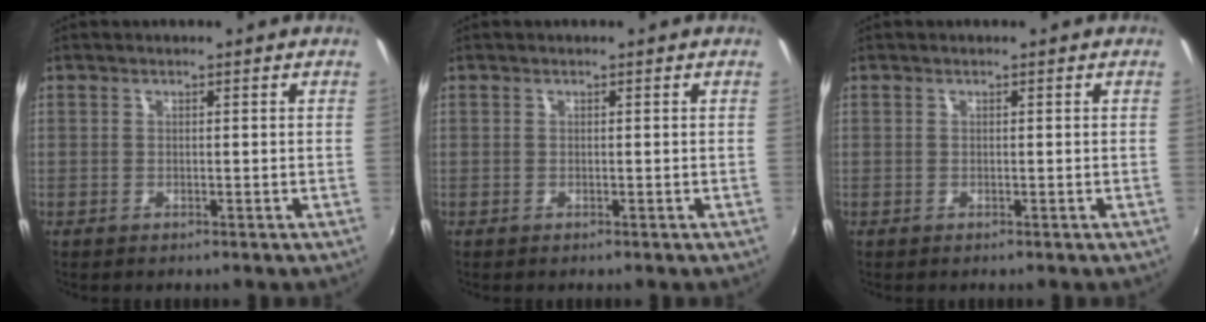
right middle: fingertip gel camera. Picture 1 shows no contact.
{"total": 0.0}
{"total": 0.0}